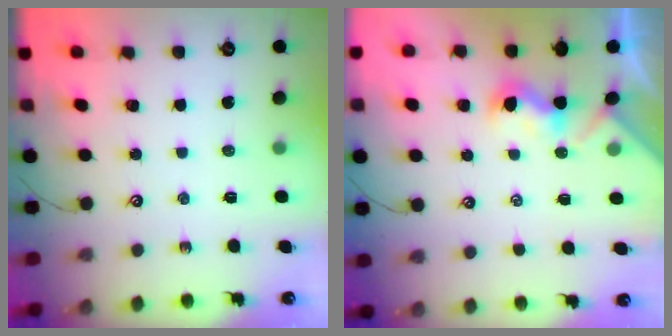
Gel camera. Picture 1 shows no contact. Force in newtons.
{"total": 0.8, "press": 0.4, "slide": 0.7}